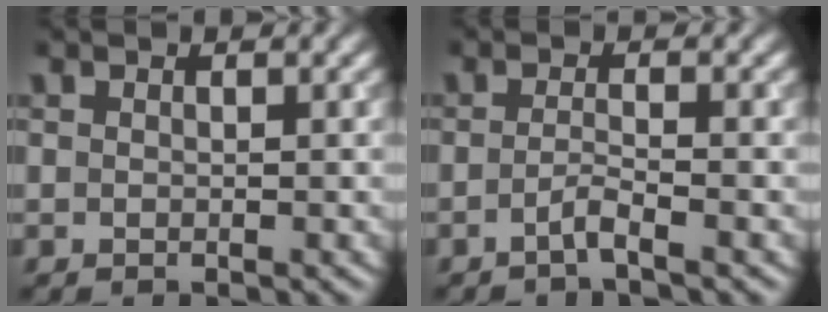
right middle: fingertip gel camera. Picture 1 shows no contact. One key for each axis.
{"total": 1.6, "fx": -0.9, "fy": 0.2, "fz": 1.4, "tx": -0.022, "ty": 0.003, "tz": -0.024}